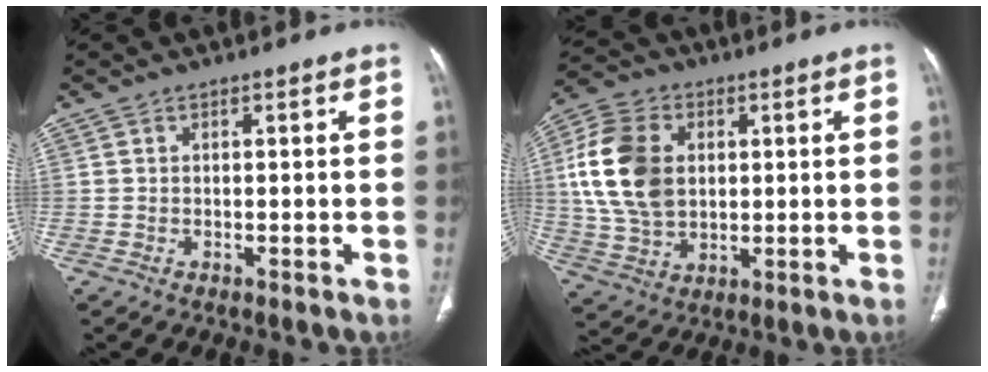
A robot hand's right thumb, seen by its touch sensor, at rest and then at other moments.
{"total": 15.4, "force": [2.6, 10.9, 10.6], "torque": [-0.196, 0.001, 0.052]}